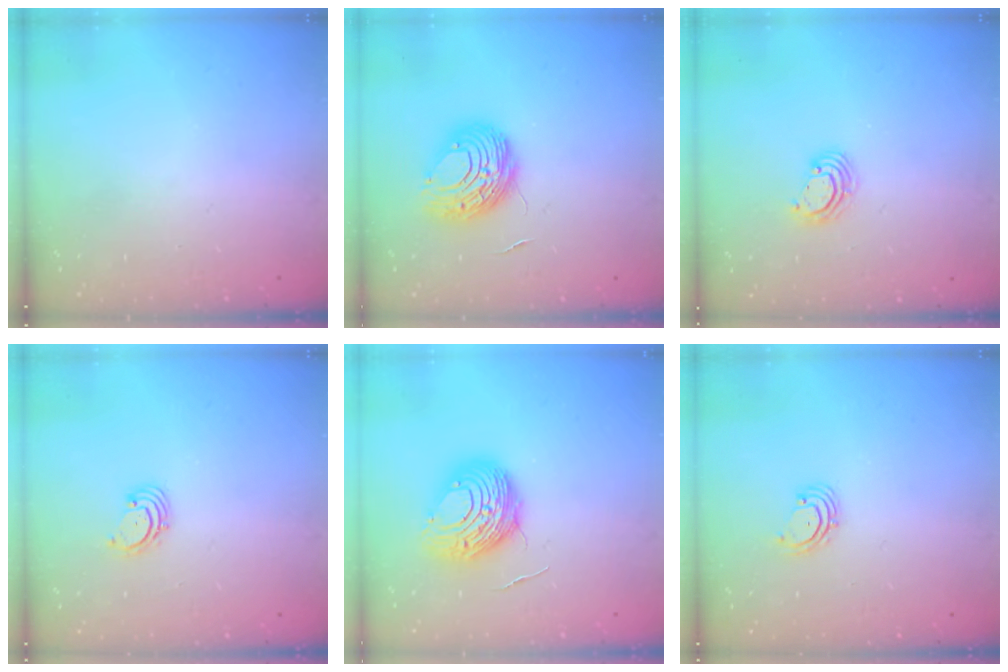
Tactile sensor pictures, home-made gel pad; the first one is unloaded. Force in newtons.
{"total": 9.6, "press": 9.5, "slide": 0.9}
{"total": 3.5, "press": 3.5, "slide": 0.2}
{"total": 1.6, "press": 1.6, "slide": 0.2}
{"total": 11.2, "press": 11.2, "slide": 1.2}
{"total": 2.0, "press": 2.0, "slide": 0.4}